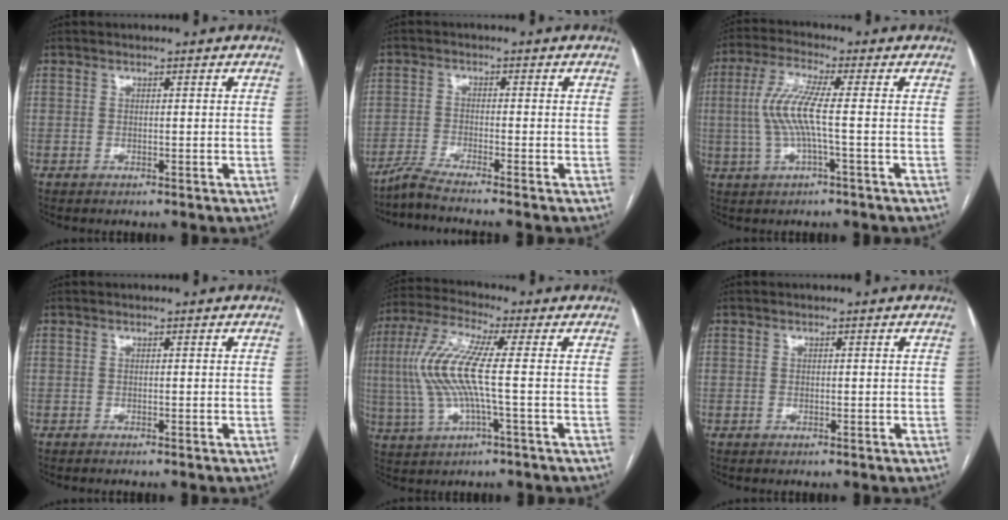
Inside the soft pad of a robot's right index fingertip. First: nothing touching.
{"total": 4.7, "force": [-4.1, -1.4, 1.8], "torque": [-0.038, -0.016, -0.078]}
{"total": 7.7, "force": [-0.2, 0.6, 7.7], "torque": [-0.169, 0.012, -0.009]}
{"total": 0.9, "force": [-0.8, -0.1, 0.4], "torque": [-0.001, 0.001, -0.010]}
{"total": 11.1, "force": [0.0, 1.3, 11.1], "torque": [-0.255, 0.017, -0.004]}
{"total": 0.0}